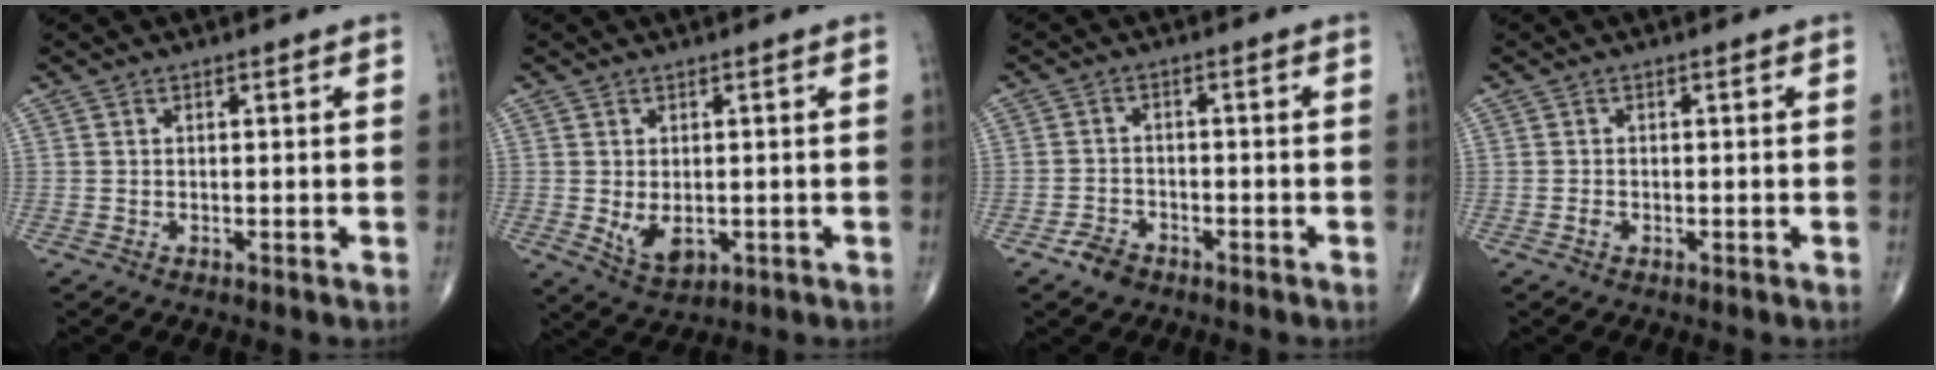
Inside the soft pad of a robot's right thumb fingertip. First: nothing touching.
{"total": 5.1, "force": [-0.8, 3.2, 3.9], "torque": [-0.057, -0.011, 0.000]}
{"total": 3.6, "force": [-2.6, 2.2, 1.3], "torque": [-0.022, 0.014, -0.044]}
{"total": 0.8, "force": [-0.4, 0.5, 0.4], "torque": [-0.008, 0.003, -0.008]}